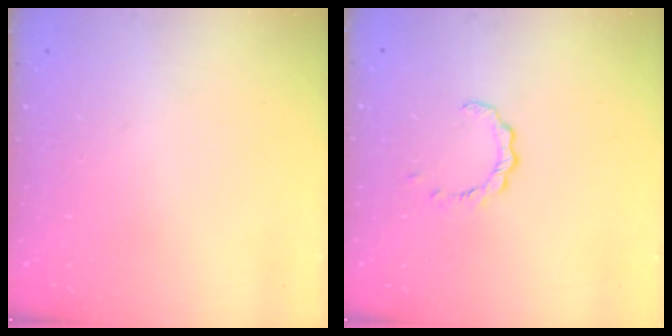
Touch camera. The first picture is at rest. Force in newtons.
{"total": 2.9, "press": 2.8, "slide": 0.4}